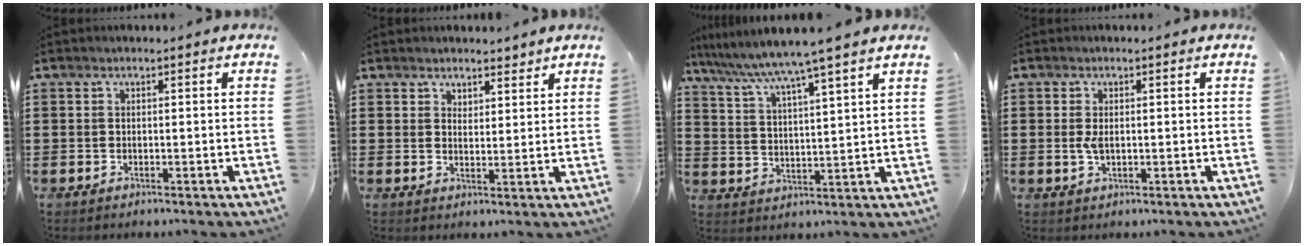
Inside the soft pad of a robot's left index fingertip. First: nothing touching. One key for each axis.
{"total": 3.1, "fx": 2.8, "fy": 1.1, "fz": 0.3, "tx": -0.006, "ty": -0.003, "tz": 0.052}
{"total": 6.1, "fx": 5.1, "fy": -1.4, "fz": 2.9, "tx": -0.079, "ty": -0.037, "tz": 0.080}
{"total": 2.2, "fx": 0.0, "fy": 1.1, "fz": 1.9, "tx": -0.047, "ty": 0.000, "tz": -0.003}